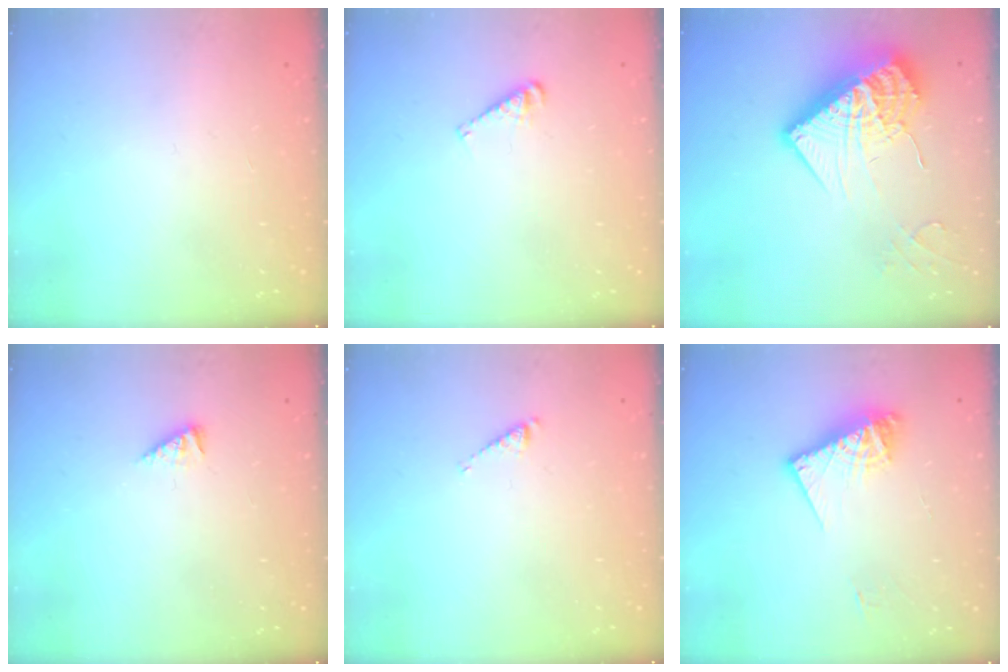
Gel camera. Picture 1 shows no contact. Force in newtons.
{"total": 4.9, "press": 4.8, "slide": 0.6}
{"total": 19.0, "press": 18.9, "slide": 1.8}
{"total": 1.7, "press": 1.7, "slide": 0.3}
{"total": 2.7, "press": 2.7, "slide": 0.4}
{"total": 11.8, "press": 11.7, "slide": 1.2}